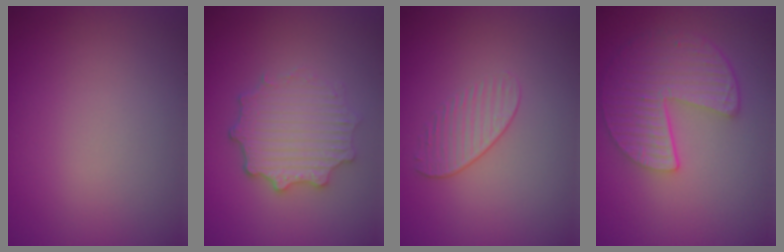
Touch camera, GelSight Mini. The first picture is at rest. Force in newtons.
{"total": 4.5, "press": 3.6, "slide": 2.6}
{"total": 1.3, "press": 0.7, "slide": 1.1}
{"total": 5.7, "press": 4.4, "slide": 3.7}